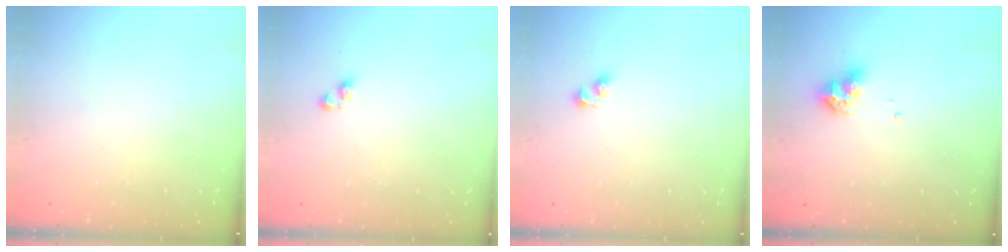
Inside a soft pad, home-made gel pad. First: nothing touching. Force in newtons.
{"total": 3.2, "press": 3.2, "slide": 0.2}
{"total": 2.6, "press": 2.4, "slide": 1.2}
{"total": 8.9, "press": 8.9, "slide": 1.0}